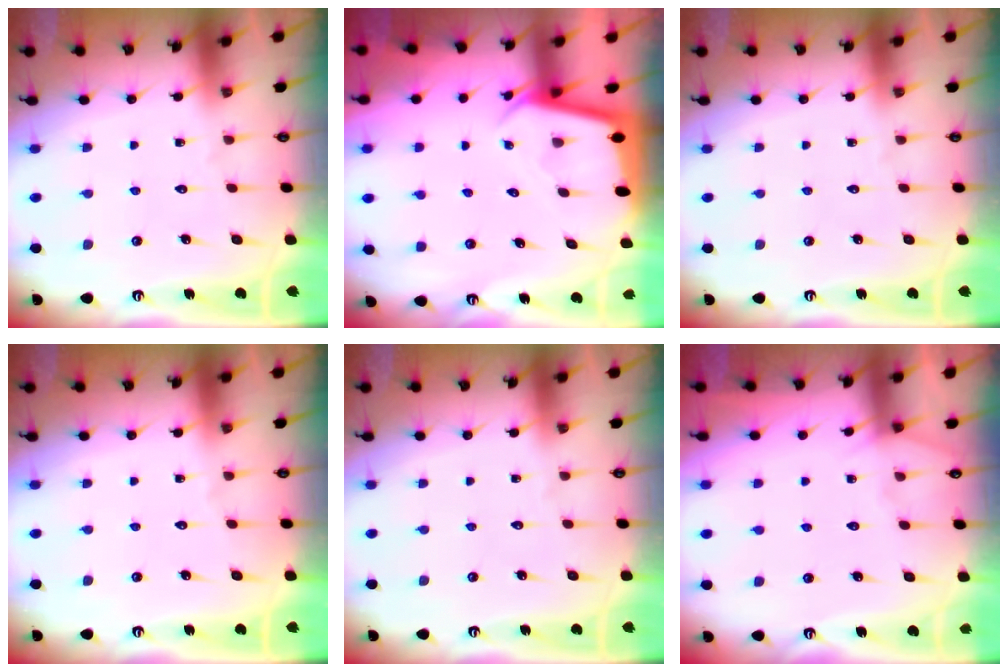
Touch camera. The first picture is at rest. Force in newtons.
{"total": 2.3, "press": 2.3, "slide": 0.1}
{"total": 0.0}
{"total": 0.0}
{"total": 0.0}
{"total": 3.8, "press": 3.7, "slide": 0.5}